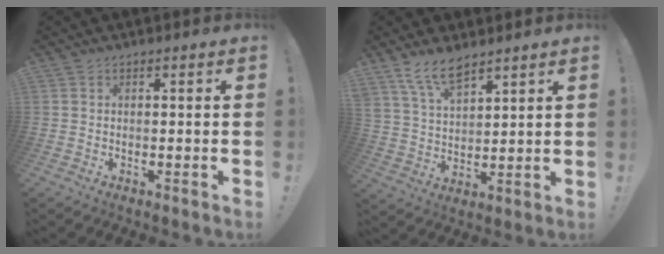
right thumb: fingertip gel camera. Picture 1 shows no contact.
{"total": 9.2, "force": [7.4, 3.5, 4.3], "torque": [-0.086, -0.040, 0.141]}